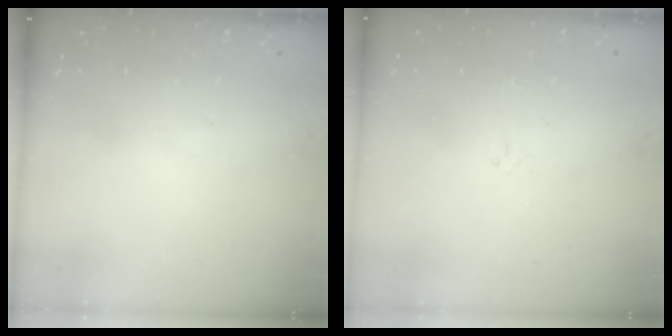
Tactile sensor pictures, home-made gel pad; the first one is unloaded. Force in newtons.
{"total": 1.2, "press": 1.2, "slide": 0.4}